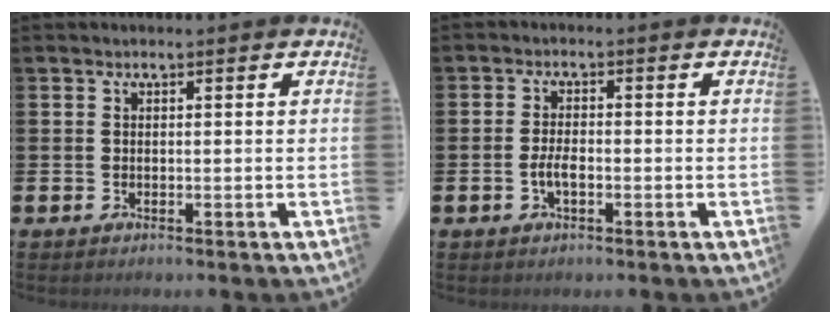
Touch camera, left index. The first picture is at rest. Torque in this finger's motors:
{"motor_torque": [0.36, 0.18, 0.08, 0.08]}